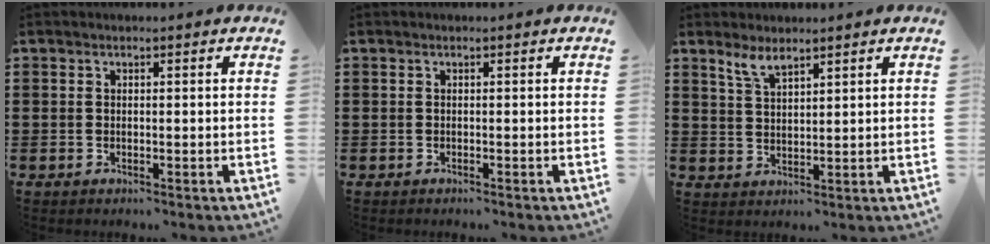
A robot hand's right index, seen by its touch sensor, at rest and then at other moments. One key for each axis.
{"total": 0.0}
{"total": 3.4, "fx": 2.7, "fy": 0.9, "fz": 1.9, "tx": -0.043, "ty": 0.002, "tz": 0.049}